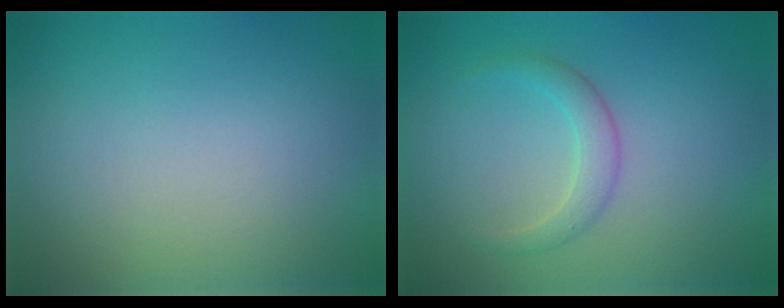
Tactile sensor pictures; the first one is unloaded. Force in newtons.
{"total": 1.9, "press": 1.9, "slide": 0.1}